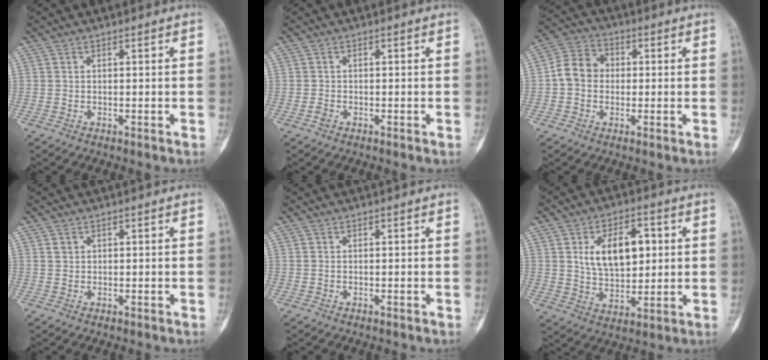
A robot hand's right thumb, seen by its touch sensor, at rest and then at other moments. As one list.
[{"total": 0.9, "force": [-0.6, 0.5, 0.5], "torque": [-0.010, 0.001, -0.014]}, {"total": 7.5, "force": [-0.3, 6.4, 3.9], "torque": [-0.056, 0.025, -0.020]}, {"total": 0.9, "force": [0.4, 0.7, 0.2], "torque": [0.005, -0.001, 0.007]}, {"total": 0.0}, {"total": 12.6, "force": [2.8, 7.4, 9.8], "torque": [-0.131, -0.006, 0.051]}]